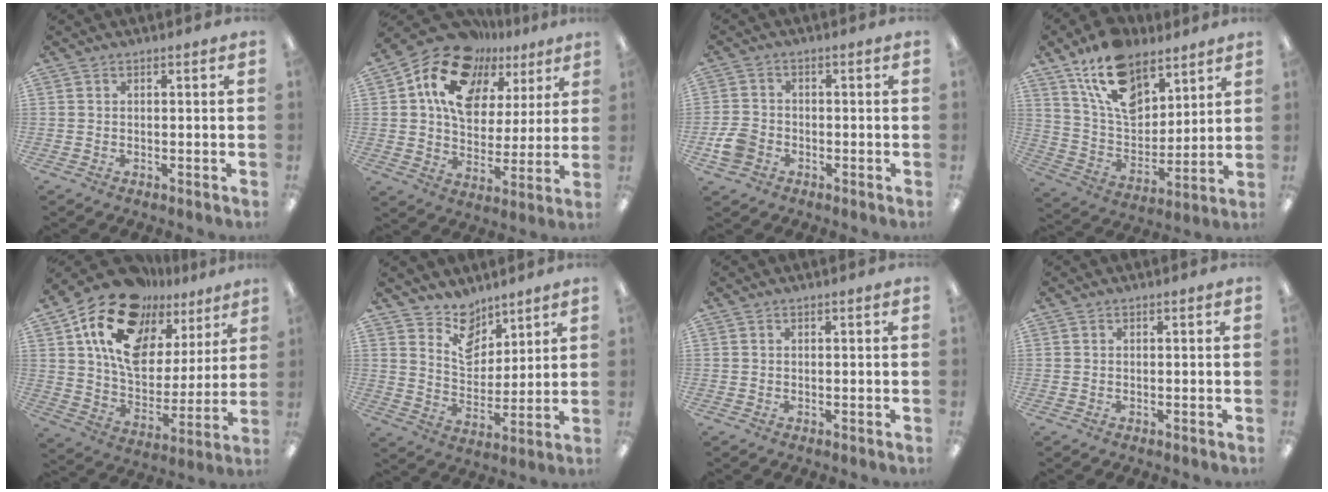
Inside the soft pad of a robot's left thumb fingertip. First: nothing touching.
{"total": 16.3, "force": [10.3, 10.6, 7.0], "torque": [-0.138, -0.057, 0.189]}
{"total": 5.1, "force": [-2.1, 3.9, 2.5], "torque": [-0.041, 0.008, -0.039]}
{"total": 16.8, "force": [11.2, 9.1, 8.4], "torque": [-0.158, -0.048, 0.209]}
{"total": 18.6, "force": [12.0, 10.9, 9.1], "torque": [-0.176, -0.068, 0.217]}
{"total": 9.5, "force": [7.8, 5.2, 1.3], "torque": [-0.023, -0.059, 0.148]}
{"total": 0.0}
{"total": 0.0}